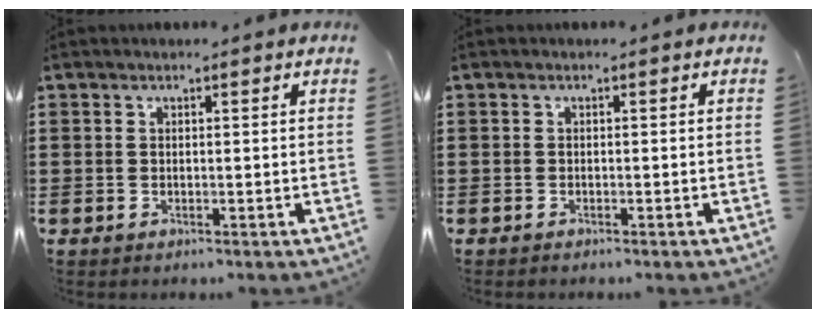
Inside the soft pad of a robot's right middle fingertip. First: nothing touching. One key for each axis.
{"total": 0.0}